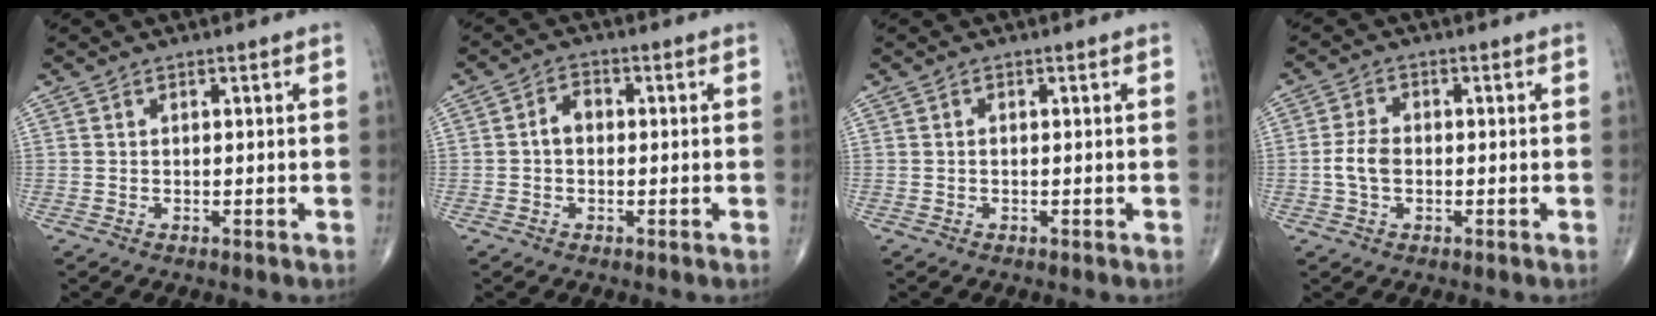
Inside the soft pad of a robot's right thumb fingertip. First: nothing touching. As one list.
[{"total": 3.2, "force": [-0.2, 2.3, 2.2], "torque": [-0.031, 0.017, -0.010]}, {"total": 0.5, "force": [0.0, 0.3, 0.4], "torque": [-0.008, 0.000, 0.000]}, {"total": 4.3, "force": [-0.7, 2.8, 3.2], "torque": [-0.069, 0.011, -0.017]}]